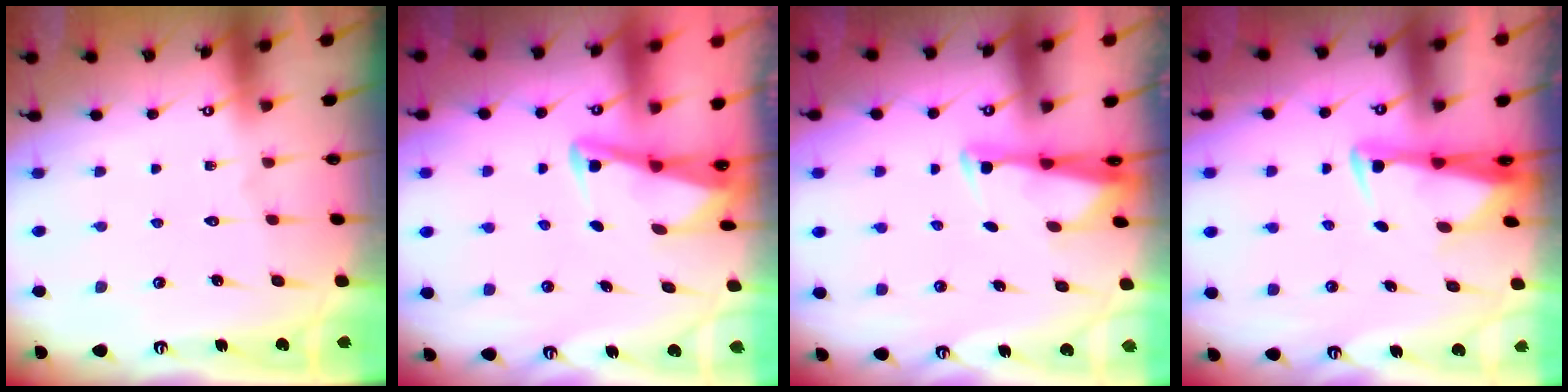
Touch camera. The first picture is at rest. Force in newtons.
{"total": 2.9, "press": 2.9, "slide": 0.4}
{"total": 2.9, "press": 2.8, "slide": 0.7}
{"total": 2.9, "press": 2.9, "slide": 0.7}